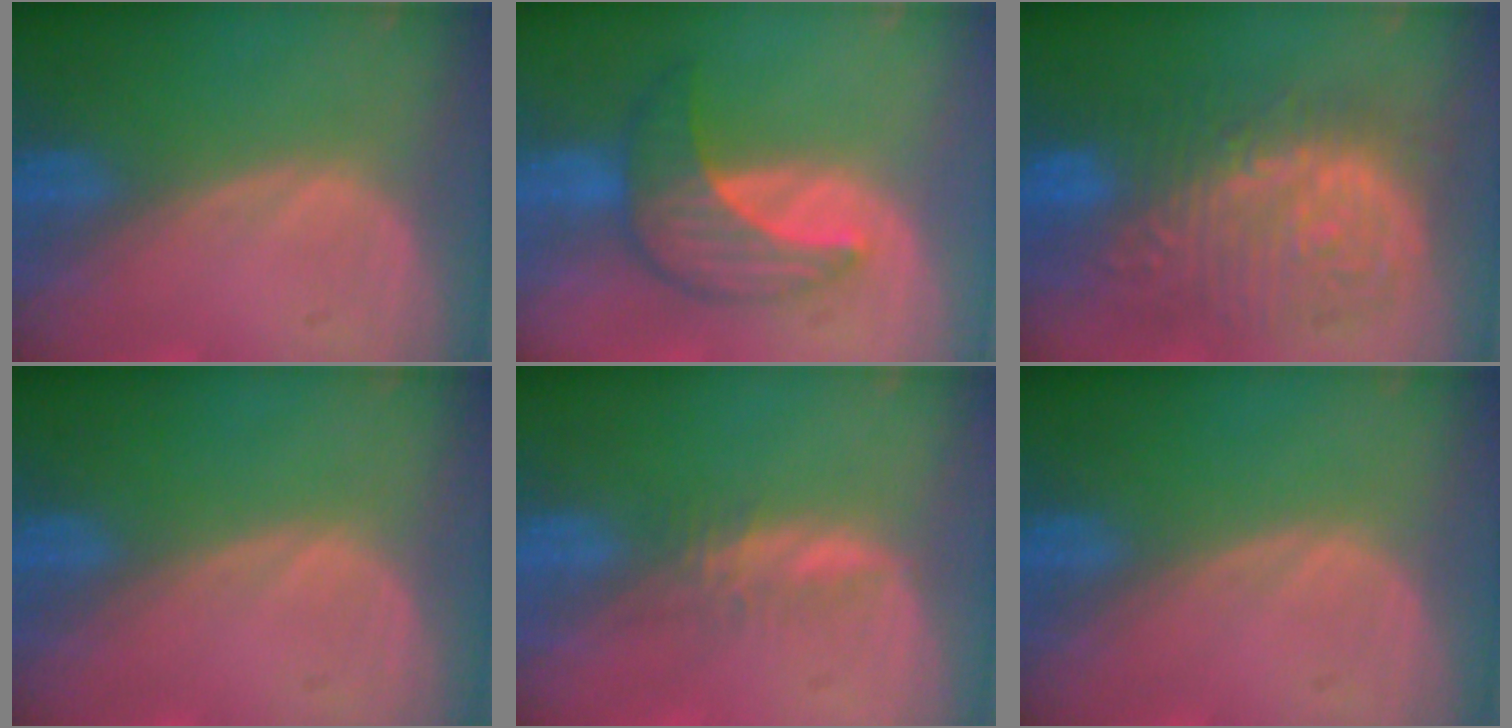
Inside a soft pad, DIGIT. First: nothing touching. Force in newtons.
{"total": 7.0, "press": 6.9, "slide": 1.5}
{"total": 13.0, "press": 12.9, "slide": 1.5}
{"total": 0.0}
{"total": 2.0, "press": 1.8, "slide": 0.6}
{"total": 0.0}